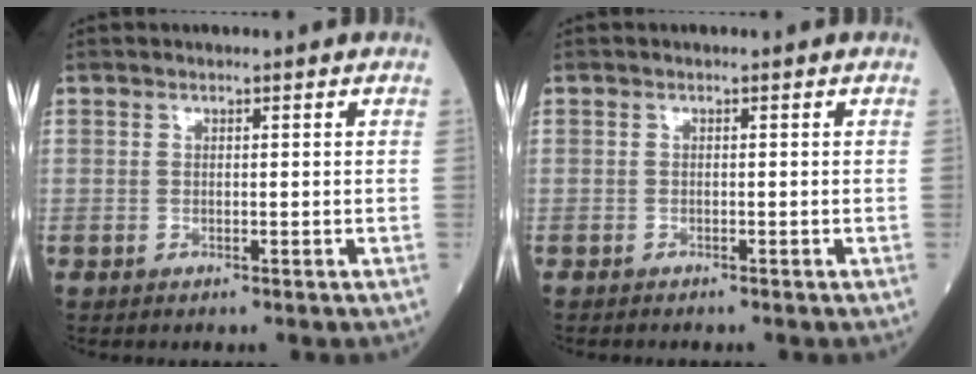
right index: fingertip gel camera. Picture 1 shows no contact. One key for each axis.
{"total": 1.7, "fx": -1.3, "fy": 0.8, "fz": 0.7, "tx": -0.021, "ty": -0.004, "tz": -0.016}